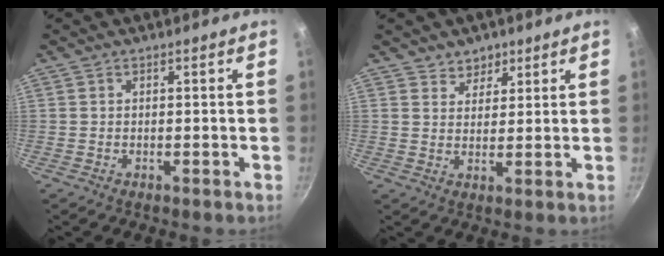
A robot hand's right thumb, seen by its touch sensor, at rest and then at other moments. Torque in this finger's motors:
{"motor_torque": [-0.42, -0.34, 0.05, -0.05, 0.00]}